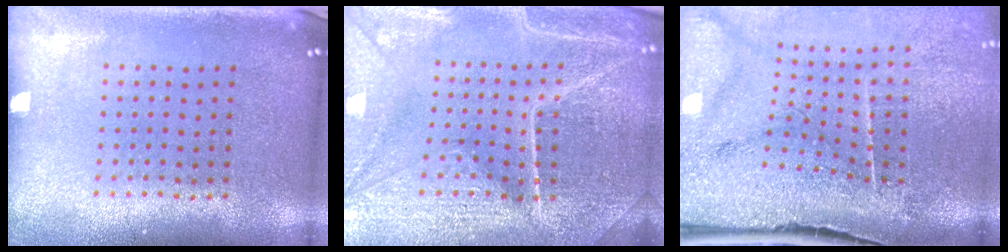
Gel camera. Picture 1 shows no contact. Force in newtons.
{"total": 5.1, "press": 4.8, "slide": 1.7}
{"total": 4.6, "press": 3.8, "slide": 2.7}